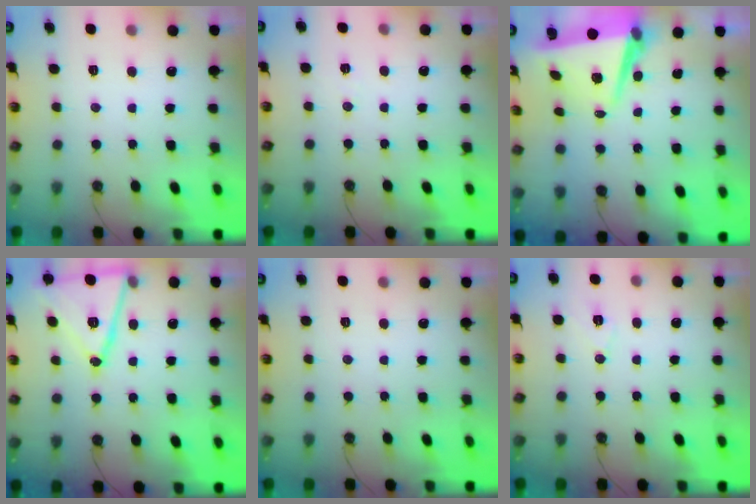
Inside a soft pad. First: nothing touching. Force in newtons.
{"total": 3.7, "press": 2.2, "slide": 3.0}
{"total": 7.1, "press": 6.8, "slide": 1.9}
{"total": 17.5, "press": 17.1, "slide": 3.3}
{"total": 0.0}
{"total": 6.7, "press": 5.0, "slide": 4.5}